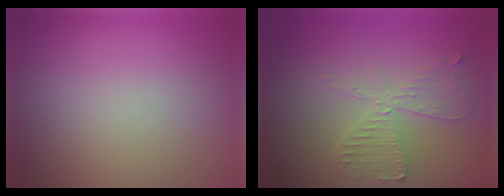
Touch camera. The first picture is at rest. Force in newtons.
{"total": 3.3, "press": 2.8, "slide": 1.7}